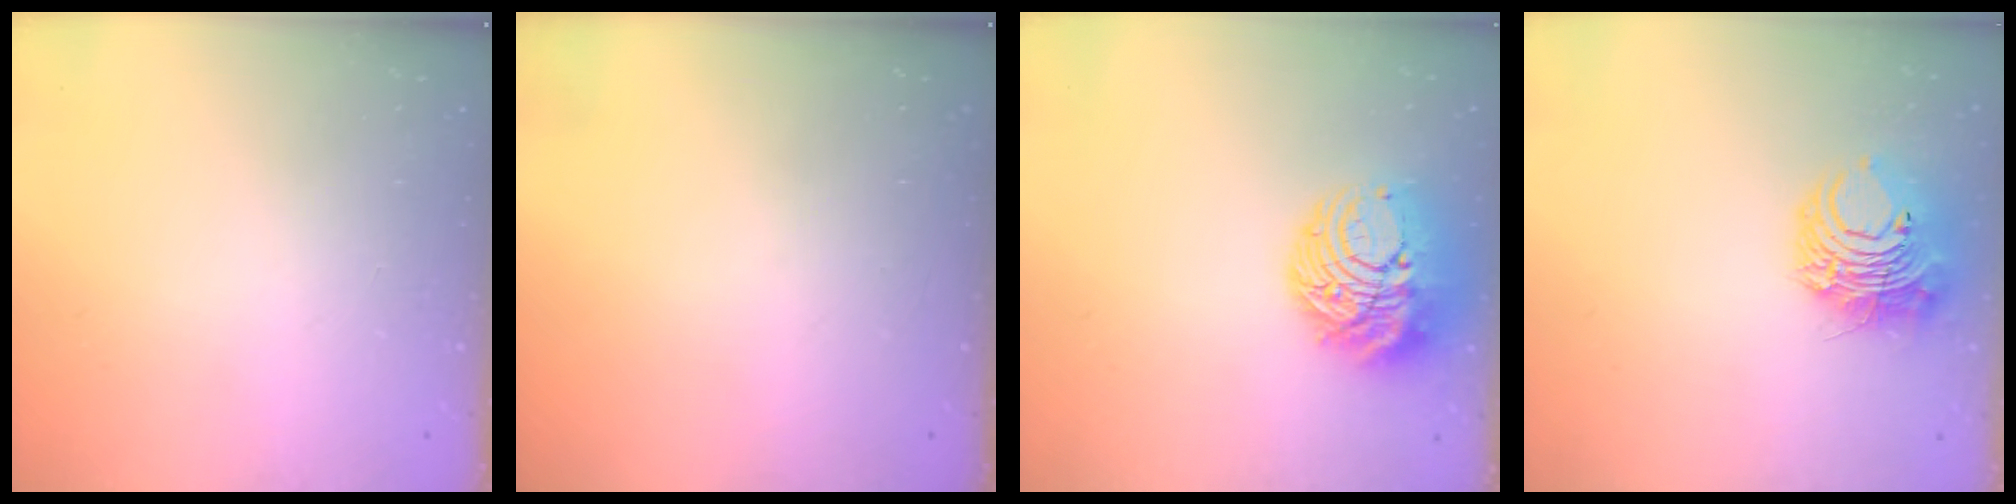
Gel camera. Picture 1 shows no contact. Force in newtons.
{"total": 0.0}
{"total": 12.2, "press": 12.1, "slide": 1.0}
{"total": 9.7, "press": 9.6, "slide": 1.4}